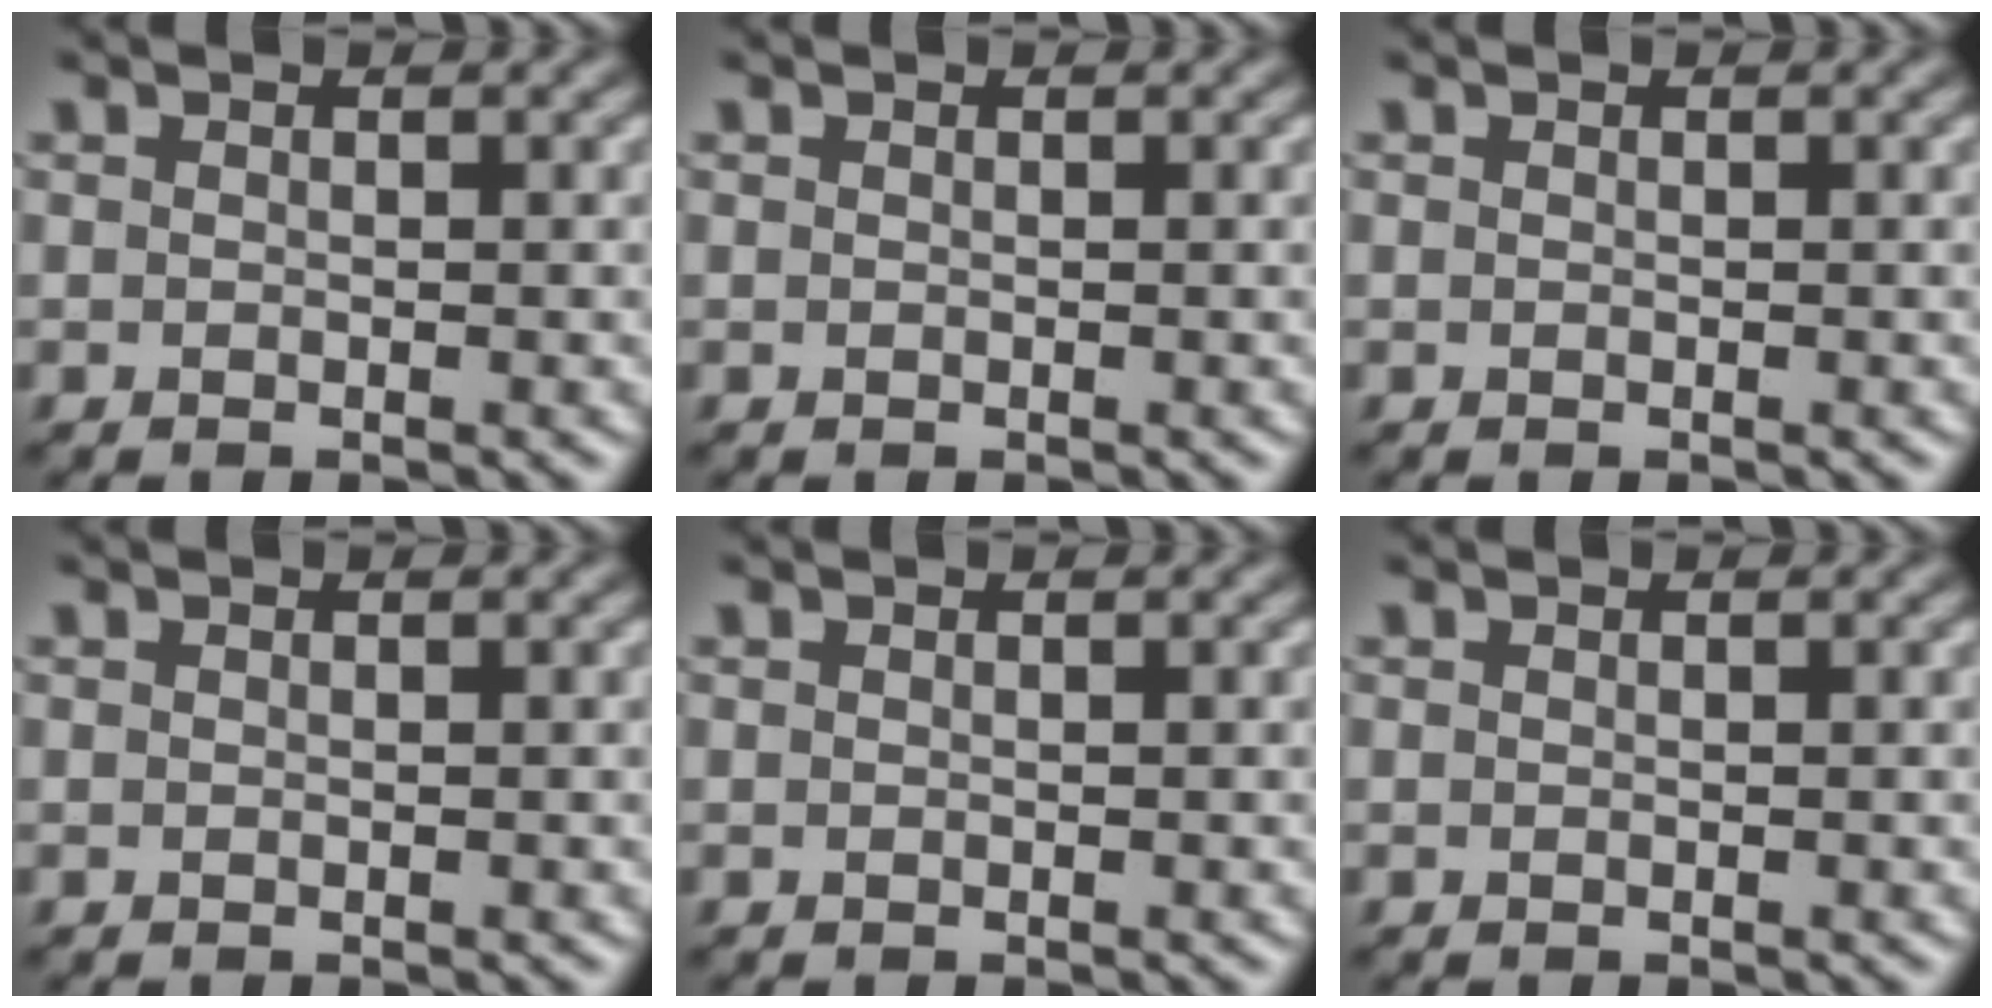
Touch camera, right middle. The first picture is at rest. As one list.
[{"total": 0.0}, {"total": 0.0}, {"total": 0.0}, {"total": 0.0}, {"total": 0.0}]